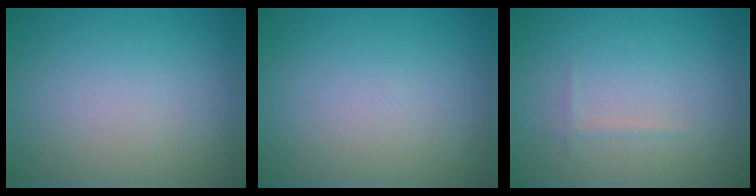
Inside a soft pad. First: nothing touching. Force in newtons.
{"total": 0.0}
{"total": 0.5, "press": 0.5, "slide": 0.1}